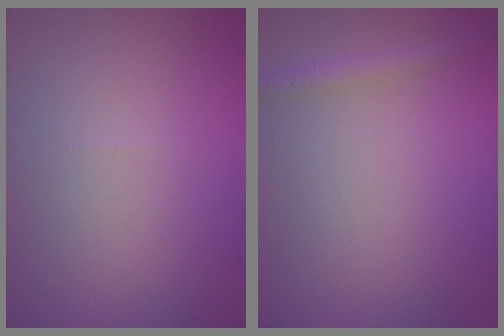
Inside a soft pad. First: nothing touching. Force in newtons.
{"total": 1.6, "press": 1.6, "slide": 0.1}